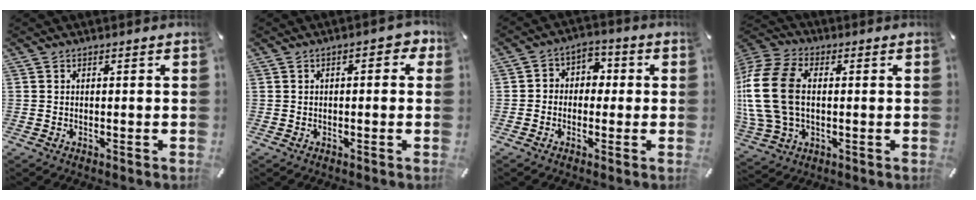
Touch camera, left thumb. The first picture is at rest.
{"total": 3.3, "force": [-0.2, 1.7, 2.8], "torque": [-0.038, 0.006, -0.009]}
{"total": 4.8, "force": [-1.1, 4.3, 1.8], "torque": [-0.032, 0.015, -0.025]}
{"total": 18.7, "force": [0.6, 14.1, 12.4], "torque": [-0.280, 0.015, 0.010]}